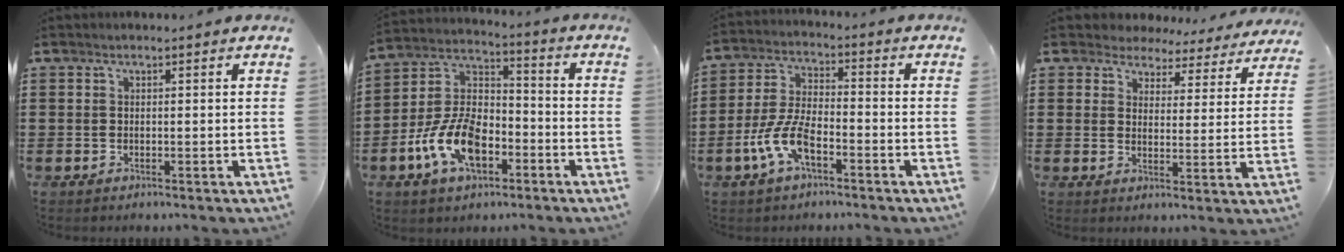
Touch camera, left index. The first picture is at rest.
{"total": 11.2, "force": [-5.4, 6.0, 7.7], "torque": [-0.191, 0.004, -0.107]}
{"total": 7.8, "force": [-4.0, 2.9, 6.1], "torque": [-0.139, -0.003, -0.077]}
{"total": 4.2, "force": [4.0, 1.3, 0.0], "torque": [-0.027, -0.024, 0.067]}